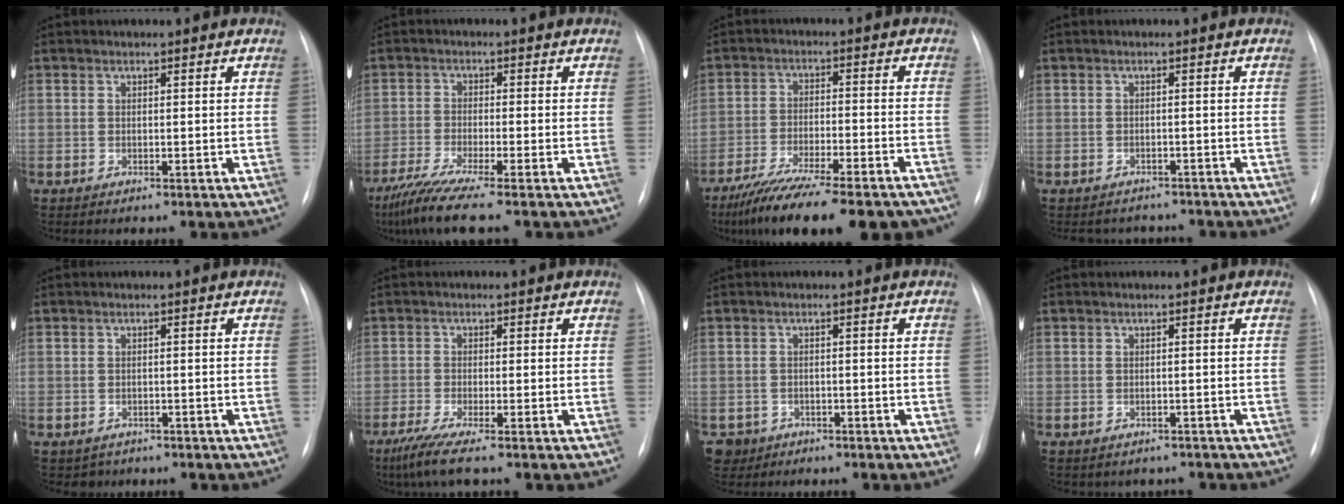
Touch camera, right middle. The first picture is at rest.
{"total": 7.0, "force": [-5.4, -0.8, 4.4], "torque": [-0.079, -0.027, -0.096]}
{"total": 20.0, "force": [-16.4, 3.4, 10.9], "torque": [-0.137, -0.017, -0.240]}
{"total": 4.9, "force": [-4.5, 2.0, -0.1], "torque": [0.003, 0.009, -0.051]}
{"total": 1.9, "force": [-1.1, 1.5, 0.1], "torque": [-0.004, 0.004, -0.012]}
{"total": 4.6, "force": [-3.1, -0.1, 3.4], "torque": [-0.071, -0.017, -0.061]}
{"total": 3.6, "force": [-1.9, 3.0, 0.1], "torque": [-0.001, 0.006, -0.030]}
{"total": 2.8, "force": [-2.3, 1.6, 0.2], "torque": [-0.004, 0.012, -0.027]}